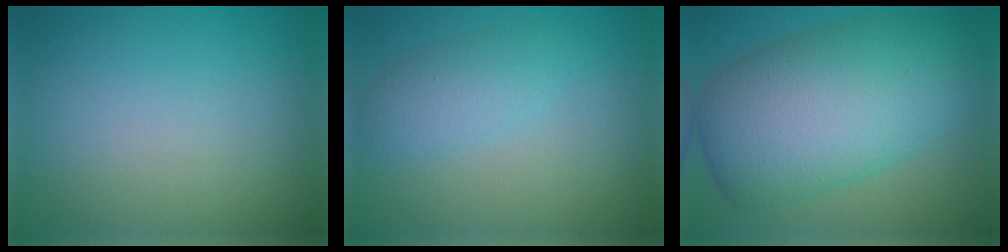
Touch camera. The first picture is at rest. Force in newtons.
{"total": 2.4, "press": 2.4, "slide": 0.1}
{"total": 11.6, "press": 11.6, "slide": 0.3}